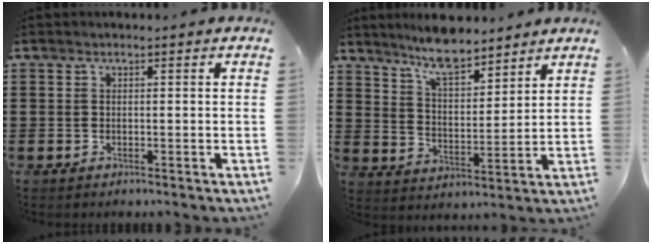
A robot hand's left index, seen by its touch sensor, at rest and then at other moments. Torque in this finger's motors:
{"motor_torque": [1.09, -1.04, 0.26, 0.14]}